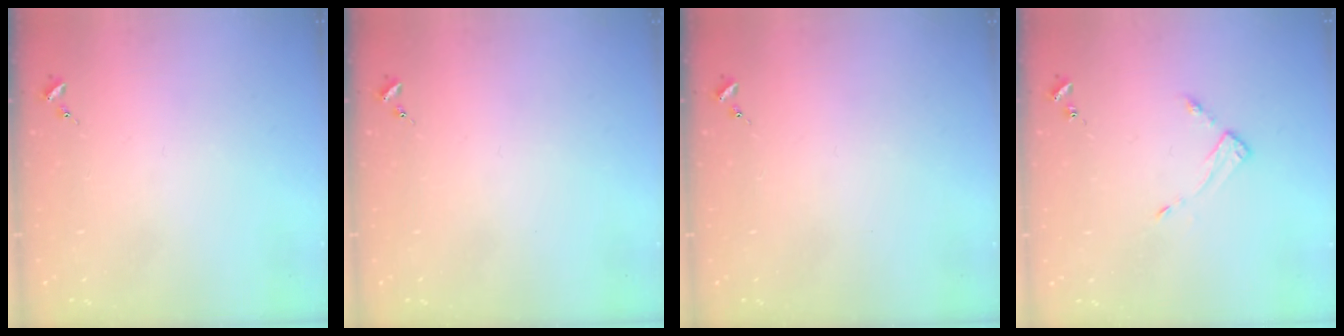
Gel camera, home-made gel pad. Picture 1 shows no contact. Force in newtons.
{"total": 0.0}
{"total": 0.0}
{"total": 4.6, "press": 4.6, "slide": 0.4}